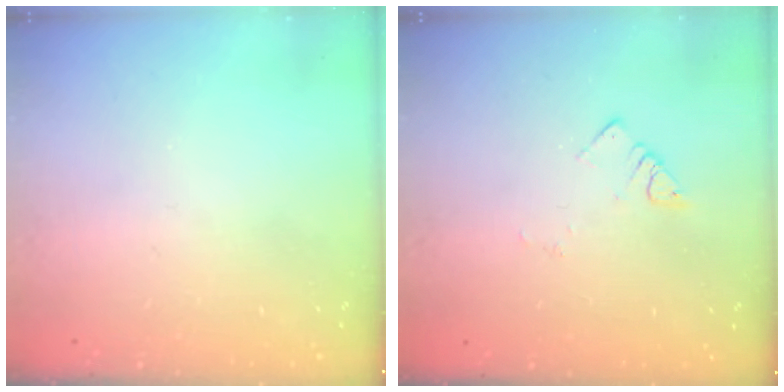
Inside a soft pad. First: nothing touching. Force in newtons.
{"total": 2.8, "press": 2.8, "slide": 0.3}